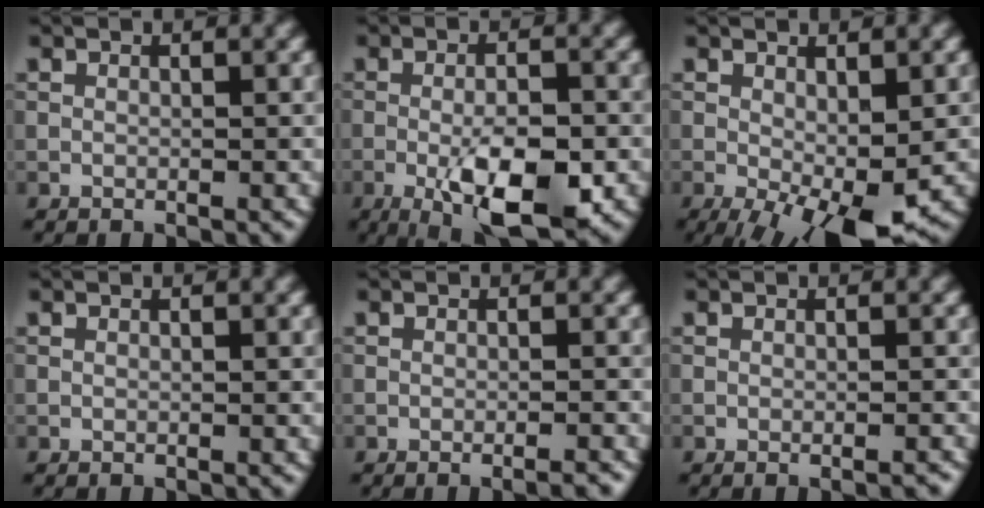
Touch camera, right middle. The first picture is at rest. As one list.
[{"total": 8.3, "force": [-2.8, 2.7, 7.3], "torque": [-0.117, -0.005, -0.046]}, {"total": 6.7, "force": [-2.4, 2.2, 5.8], "torque": [-0.102, -0.017, -0.030]}, {"total": 0.0}, {"total": 1.6, "force": [-0.9, 0.3, 1.3], "torque": [-0.008, 0.003, -0.017]}, {"total": 1.2, "force": [-0.5, 0.2, 1.1], "torque": [-0.009, -0.001, -0.010]}]